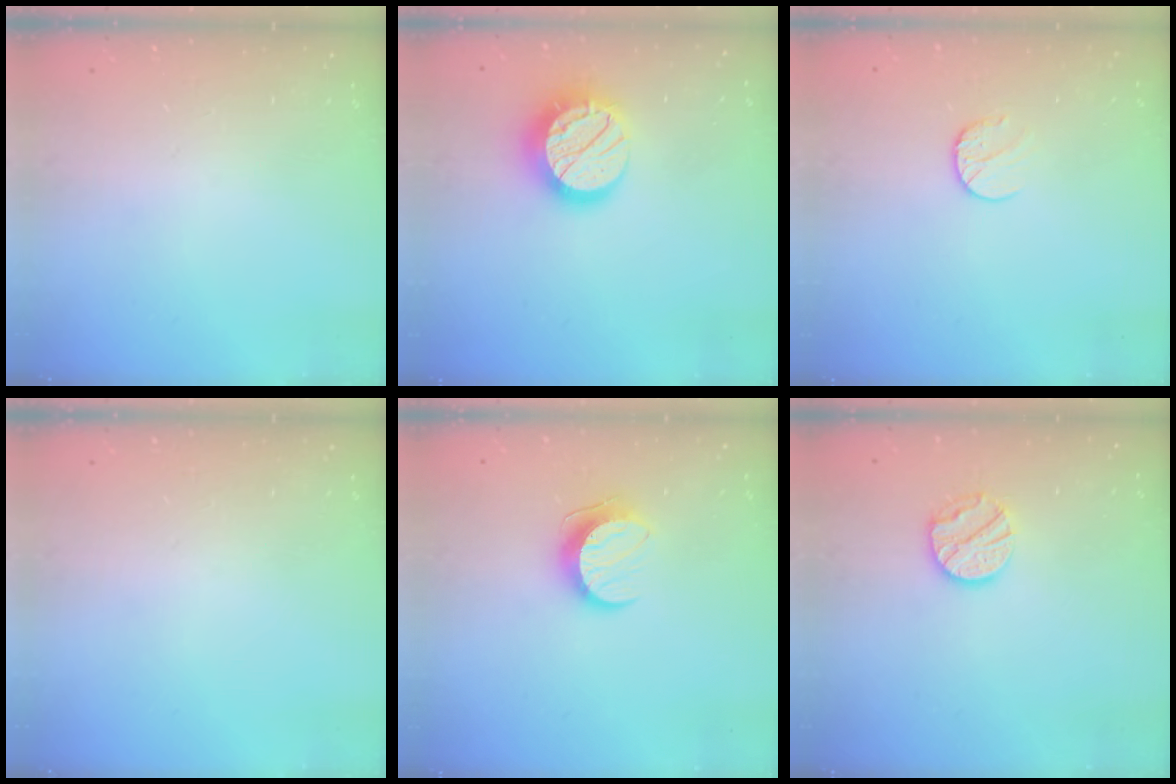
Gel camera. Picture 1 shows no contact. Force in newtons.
{"total": 15.7, "press": 15.7, "slide": 0.9}
{"total": 7.1, "press": 7.1, "slide": 0.8}
{"total": 0.0}
{"total": 9.7, "press": 9.7, "slide": 0.2}
{"total": 10.6, "press": 10.6, "slide": 0.9}